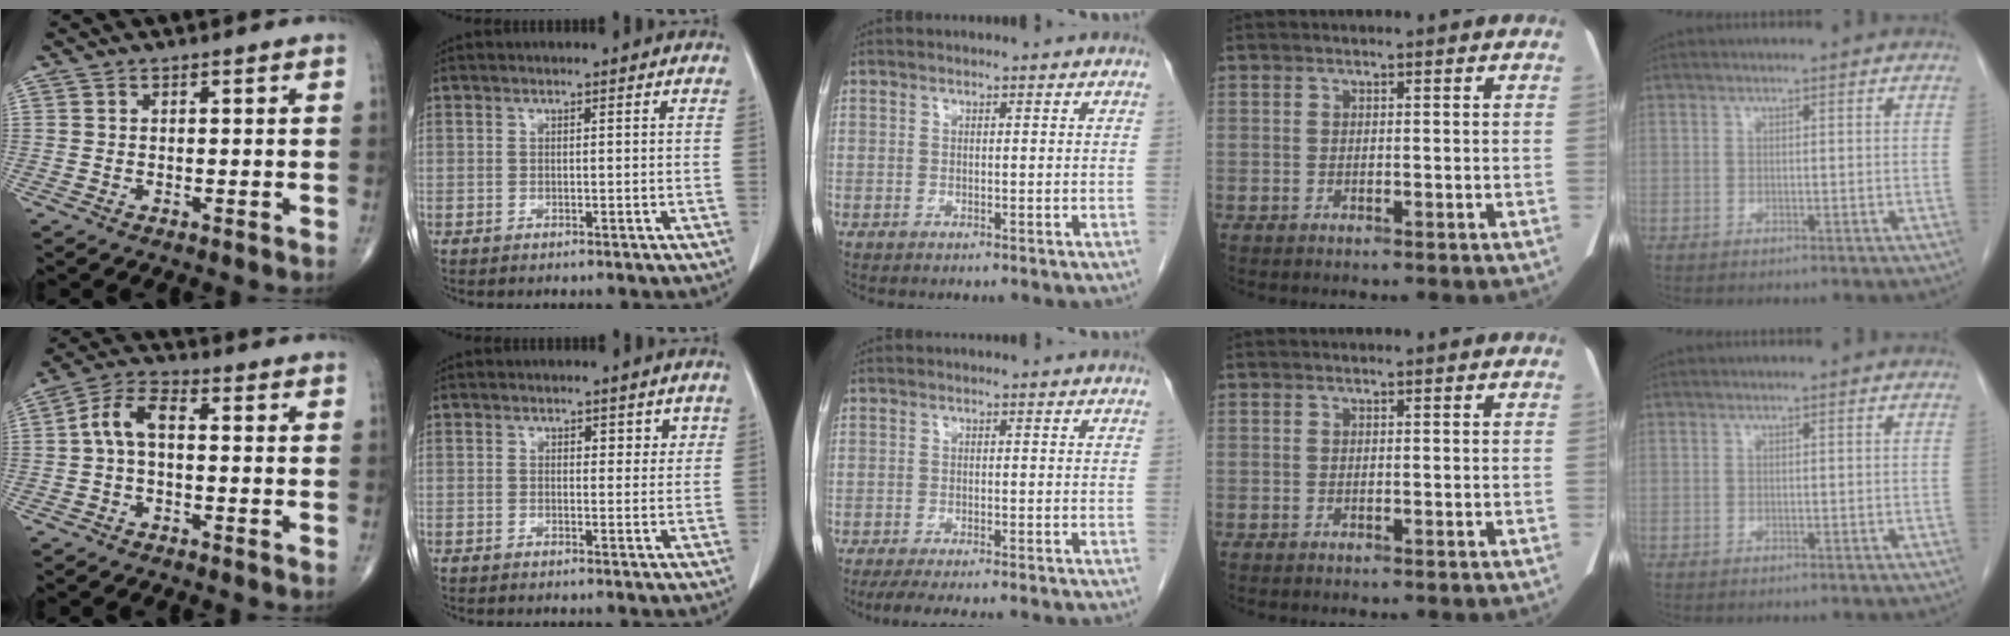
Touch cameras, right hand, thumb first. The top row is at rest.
{"thumb": {"total": 6.5, "force": [-0.2, 3.2, 5.6], "torque": [-0.108, 0.027, -0.017]}, "index": {"total": 2.4, "force": [1.4, 1.4, 1.4], "torque": [-0.011, -0.002, 0.021]}, "middle": {"total": 11.3, "force": [-9.8, 1.1, 5.4], "torque": [-0.064, -0.013, -0.128]}}